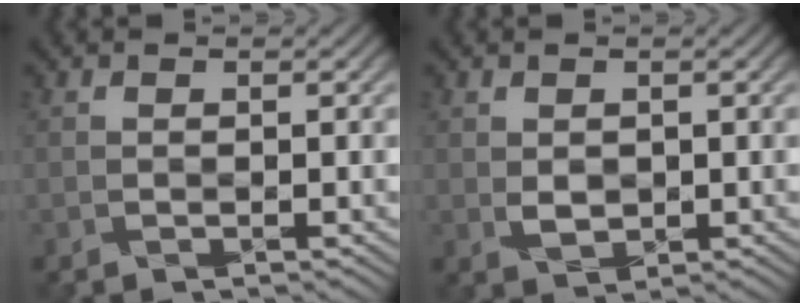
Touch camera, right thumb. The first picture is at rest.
{"total": 1.5, "force": [0.5, 1.2, 0.7], "torque": [-0.014, -0.006, 0.019]}